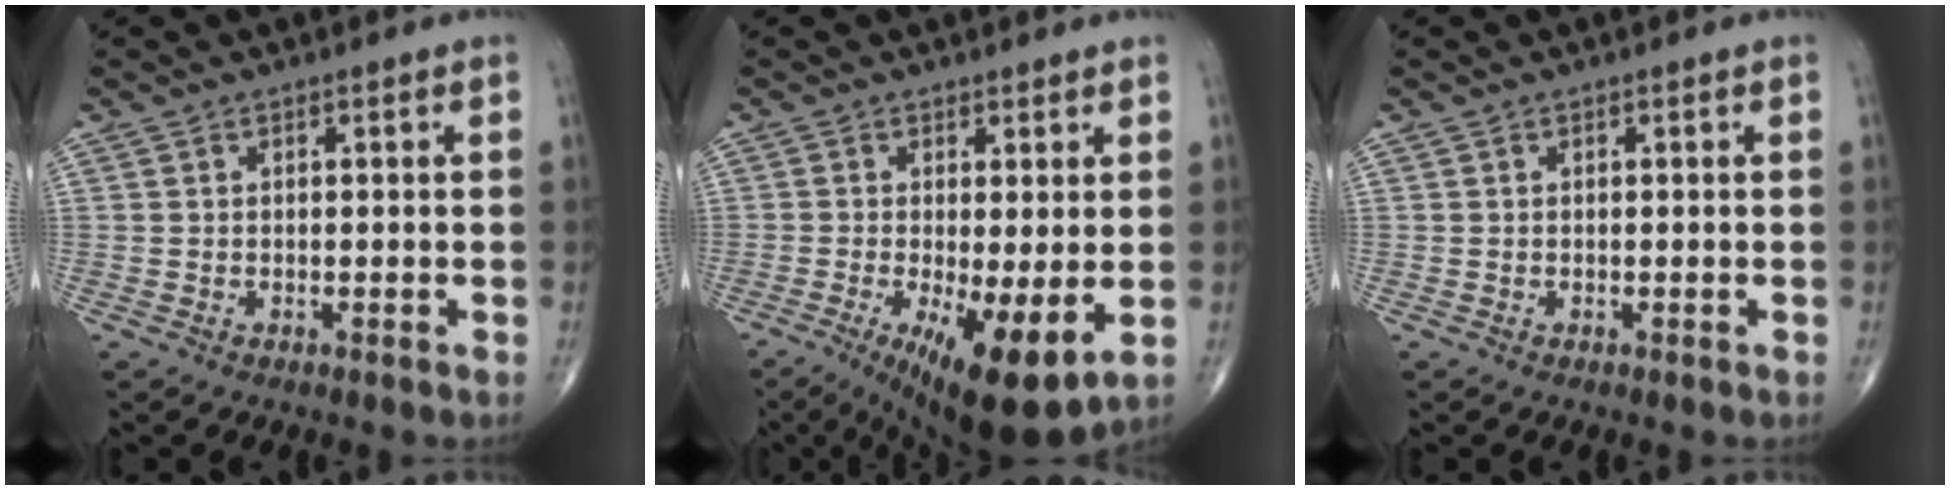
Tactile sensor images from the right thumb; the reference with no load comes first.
{"total": 12.2, "force": [-3.0, 3.6, 11.3], "torque": [-0.178, -0.023, -0.036]}
{"total": 0.0}